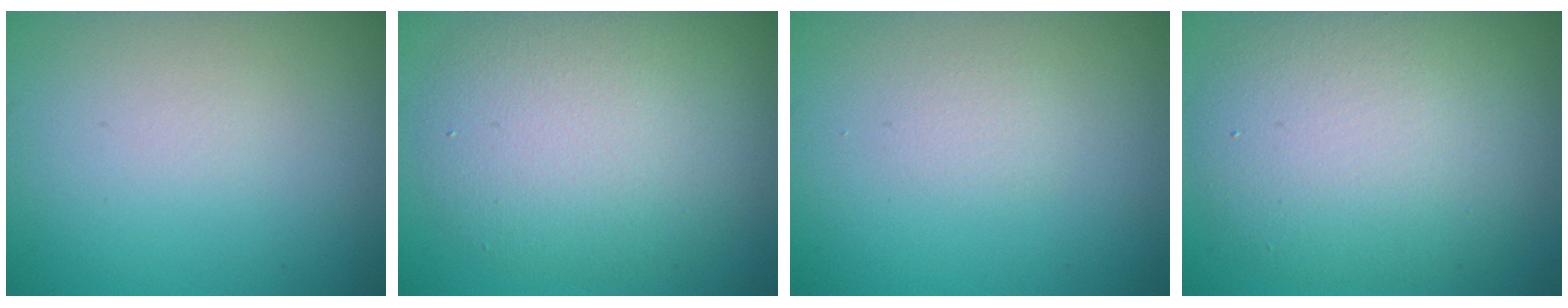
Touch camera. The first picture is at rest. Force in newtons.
{"total": 7.1, "press": 7.1, "slide": 0.3}
{"total": 0.7, "press": 0.7, "slide": 0.1}
{"total": 8.5, "press": 8.5, "slide": 0.5}